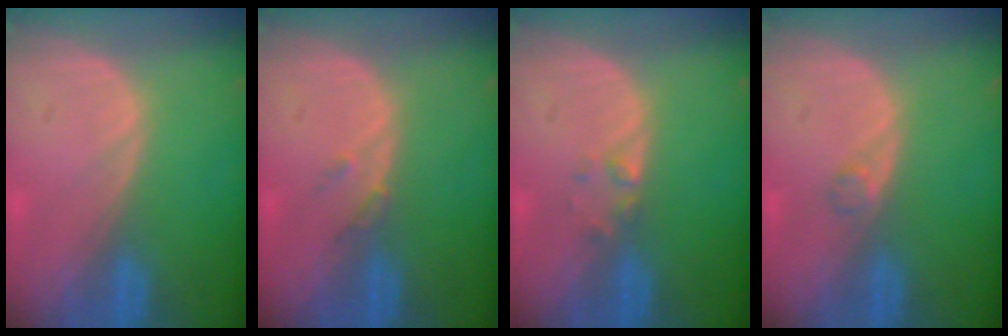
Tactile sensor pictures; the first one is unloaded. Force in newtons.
{"total": 1.5, "press": 1.3, "slide": 0.7}
{"total": 1.4, "press": 1.3, "slide": 0.2}
{"total": 1.2, "press": 1.2, "slide": 0.1}